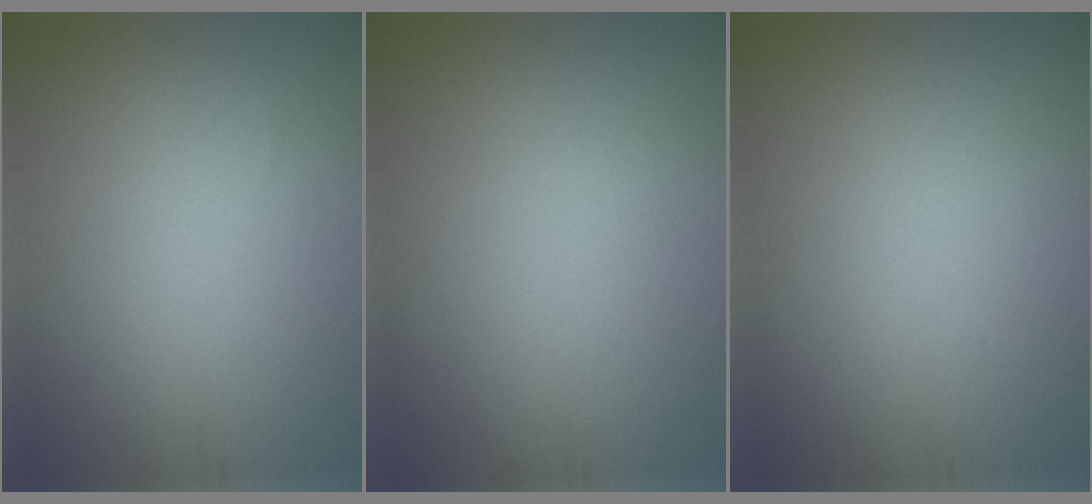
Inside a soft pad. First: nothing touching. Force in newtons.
{"total": 0.0}
{"total": 0.0}